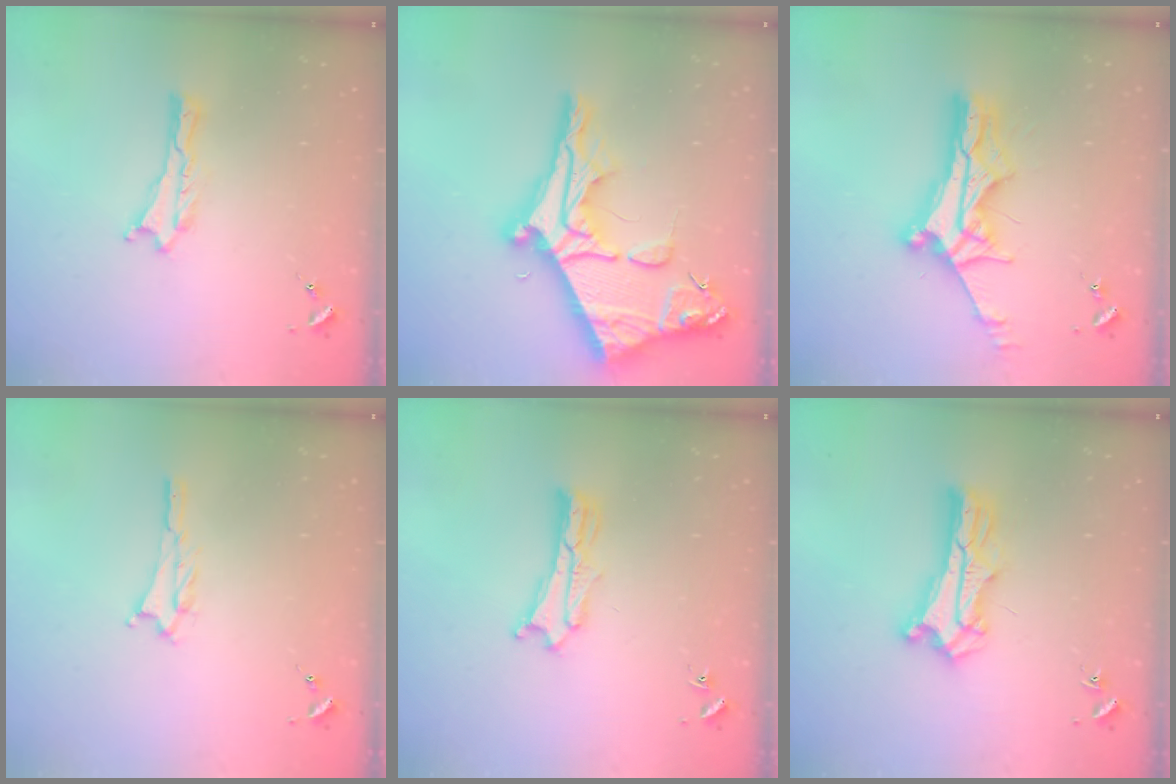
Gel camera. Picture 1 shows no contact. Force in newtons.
{"total": 13.4, "press": 13.4, "slide": 1.3}
{"total": 10.9, "press": 10.8, "slide": 0.9}
{"total": 1.2, "press": 1.2, "slide": 0.2}
{"total": 2.5, "press": 2.5, "slide": 0.1}
{"total": 9.8, "press": 9.7, "slide": 0.7}